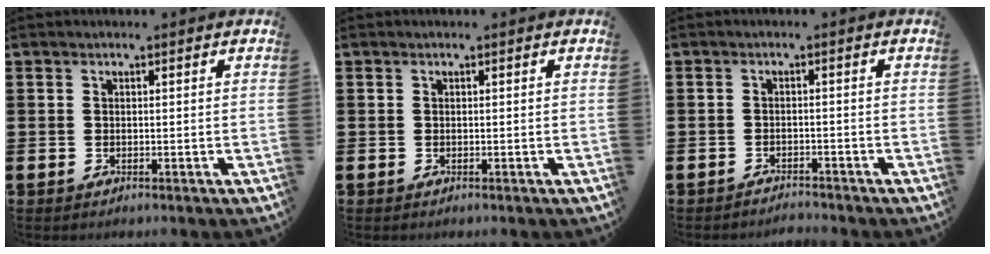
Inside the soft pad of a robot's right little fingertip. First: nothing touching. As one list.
[{"total": 0.0}, {"total": 1.5, "force": [-1.5, 0.0, -0.2], "torque": [-0.001, 0.005, -0.033]}]